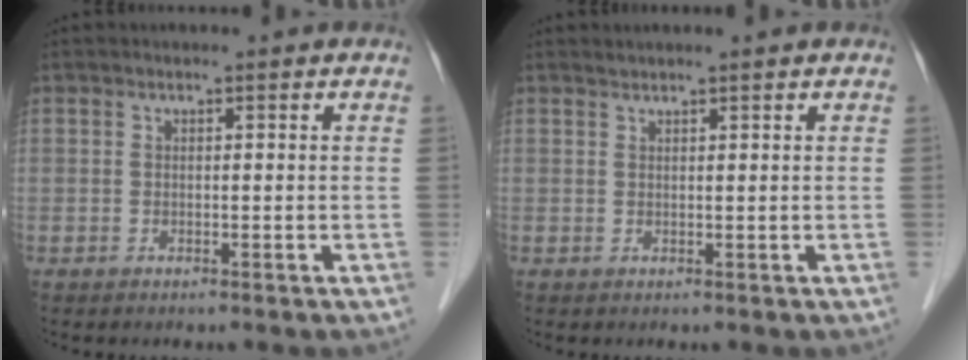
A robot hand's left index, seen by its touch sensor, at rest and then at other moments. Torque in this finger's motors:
{"motor_torque": [0.14, -0.14, -0.06, -0.01]}